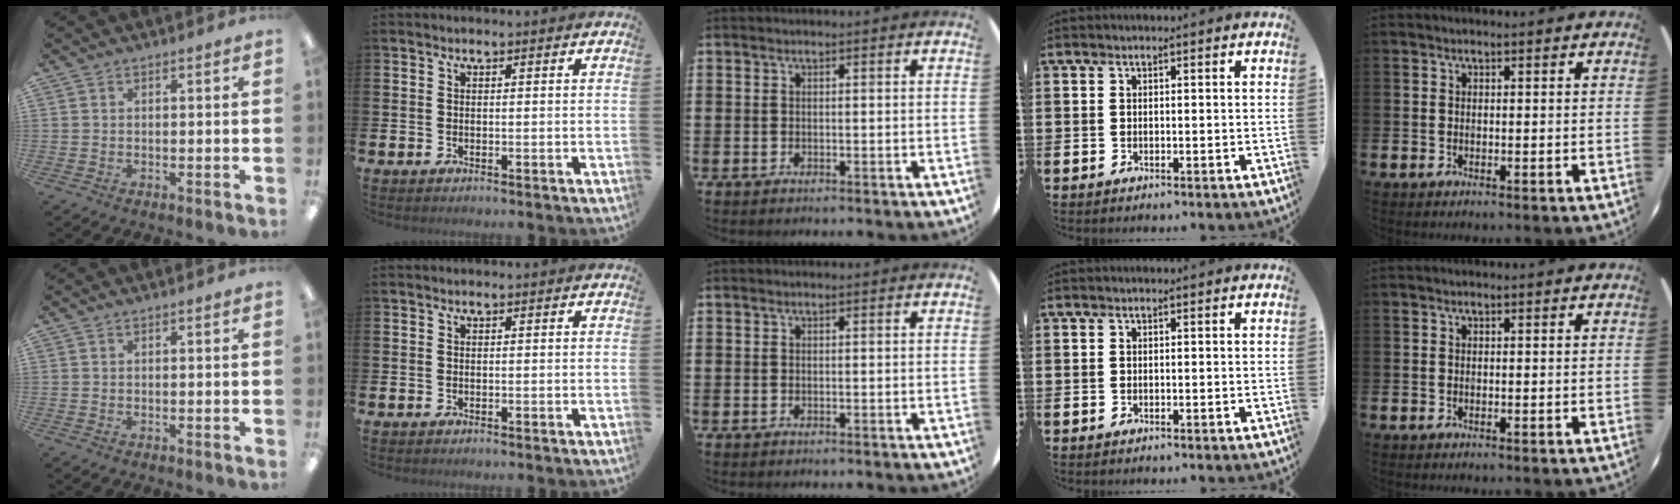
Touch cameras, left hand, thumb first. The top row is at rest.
{}